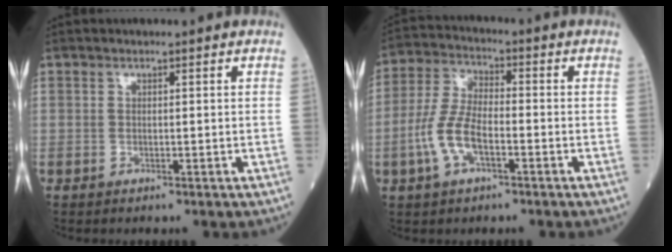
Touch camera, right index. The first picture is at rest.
{"total": 8.1, "force": [-2.7, 3.3, 6.9], "torque": [-0.161, 0.007, -0.053]}